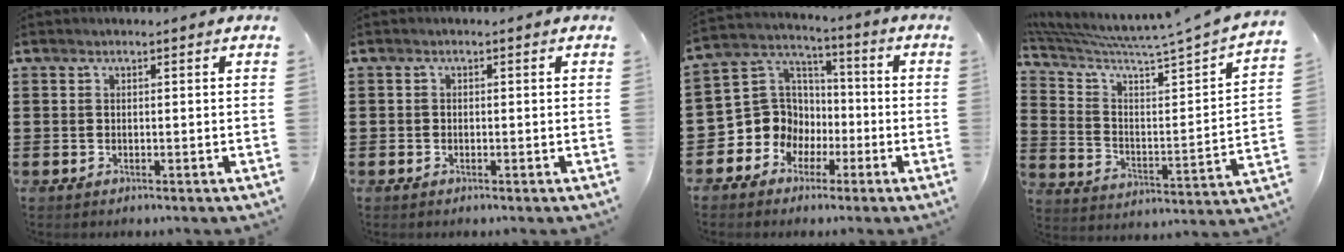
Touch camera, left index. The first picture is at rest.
{"total": 0.6, "force": [-0.3, 0.4, 0.1], "torque": [-0.004, 0.001, -0.006]}
{"total": 9.2, "force": [-2.4, 8.7, 1.6], "torque": [-0.088, -0.002, -0.044]}
{"total": 4.4, "force": [3.8, -0.4, 2.2], "torque": [-0.062, -0.052, 0.057]}